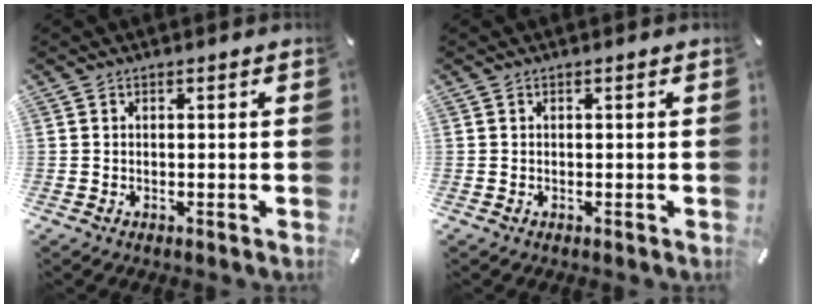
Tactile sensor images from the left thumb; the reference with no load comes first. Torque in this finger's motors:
{"motor_torque": [-0.08, 0.08, 0.00, 0.00, 0.00]}